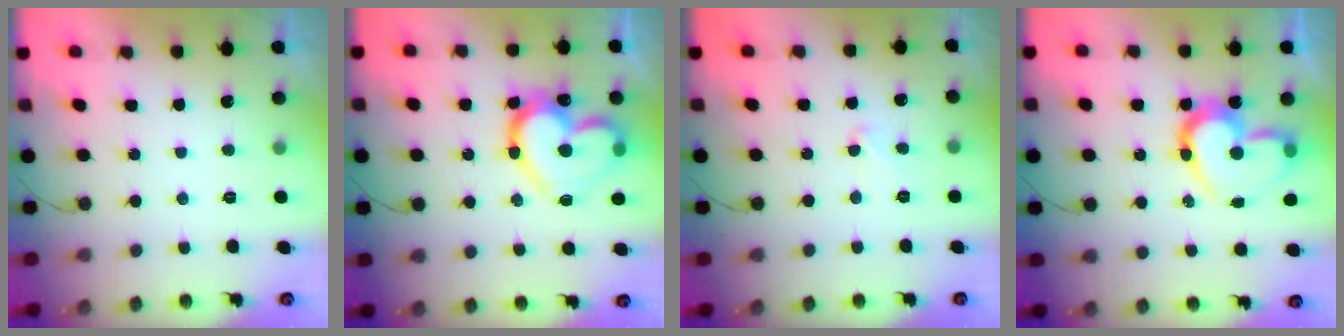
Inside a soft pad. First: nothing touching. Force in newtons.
{"total": 21.5, "press": 21.5, "slide": 1.3}
{"total": 4.7, "press": 4.6, "slide": 0.4}
{"total": 17.7, "press": 17.6, "slide": 1.4}